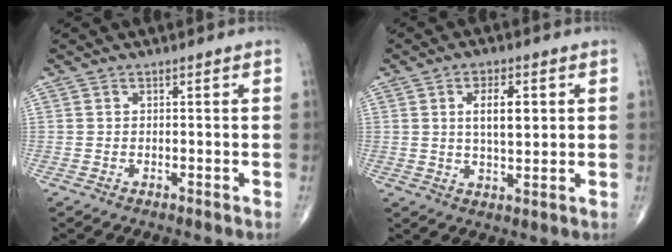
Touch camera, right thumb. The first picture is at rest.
{"total": 7.1, "force": [1.6, 3.1, 6.2], "torque": [-0.095, -0.008, 0.028]}